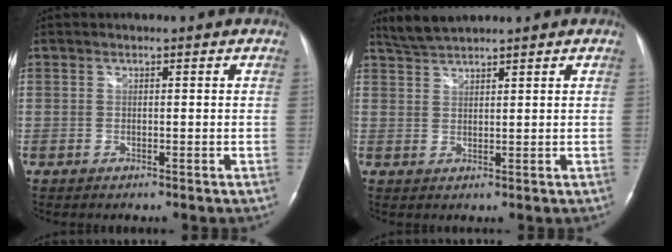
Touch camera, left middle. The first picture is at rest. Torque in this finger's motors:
{"motor_torque": [0.24, -0.01, -0.14, 0.01]}